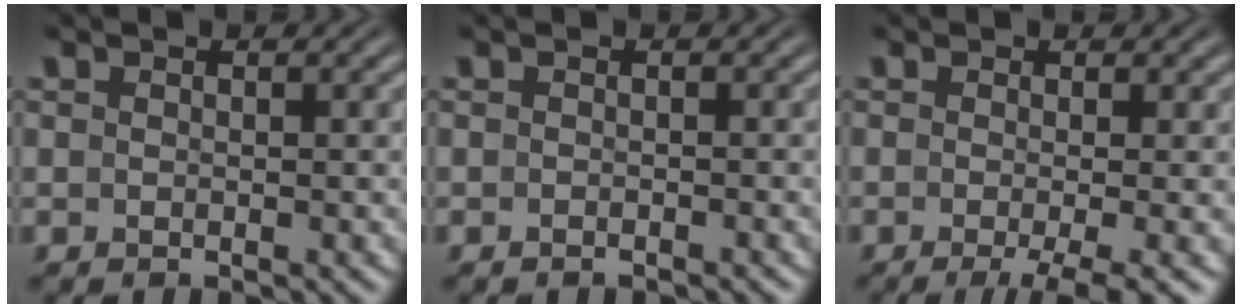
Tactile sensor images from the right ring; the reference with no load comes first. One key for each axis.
{"total": 0.9, "fx": -0.9, "fy": -0.2, "fz": 0.0, "tx": -0.001, "ty": -0.006, "tz": -0.012}
{"total": 5.1, "fx": -3.4, "fy": 1.1, "fz": 3.7, "tx": -0.051, "ty": -0.020, "tz": -0.039}